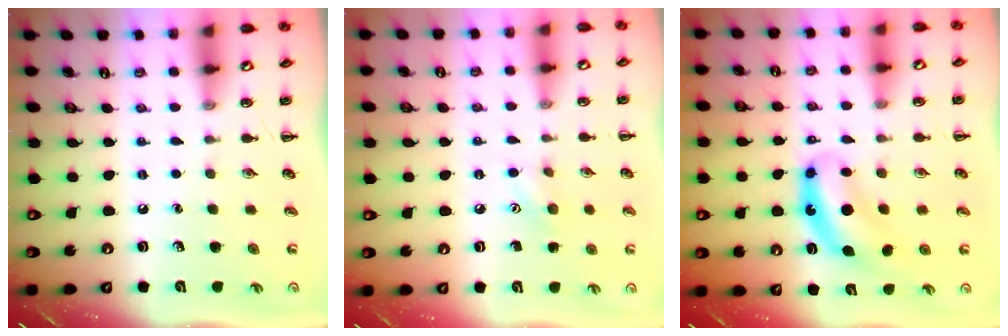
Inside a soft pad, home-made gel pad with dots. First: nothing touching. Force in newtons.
{"total": 6.5, "press": 6.4, "slide": 1.2}
{"total": 7.7, "press": 7.6, "slide": 0.8}